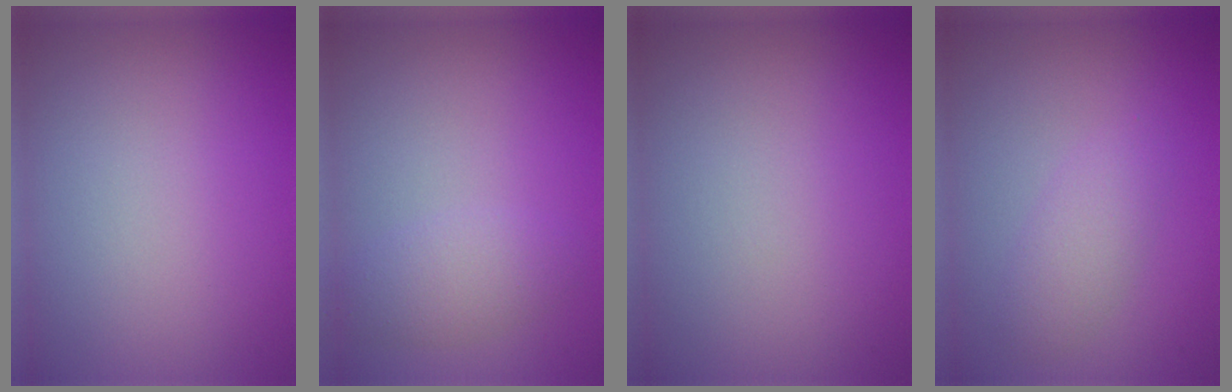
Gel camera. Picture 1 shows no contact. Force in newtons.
{"total": 2.2, "press": 2.2, "slide": 0.0}
{"total": 0.0}
{"total": 2.2, "press": 2.2, "slide": 0.0}